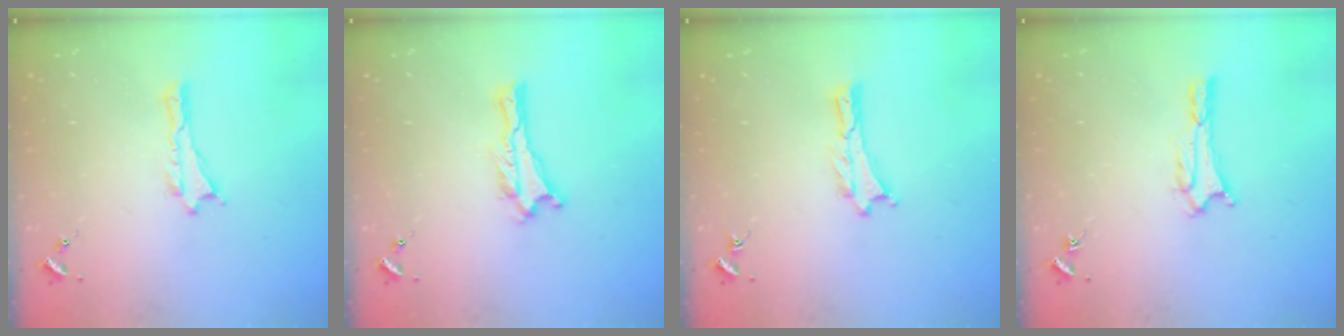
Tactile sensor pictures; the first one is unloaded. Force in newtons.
{"total": 0.0}
{"total": 0.0}
{"total": 1.9, "press": 1.9, "slide": 0.2}